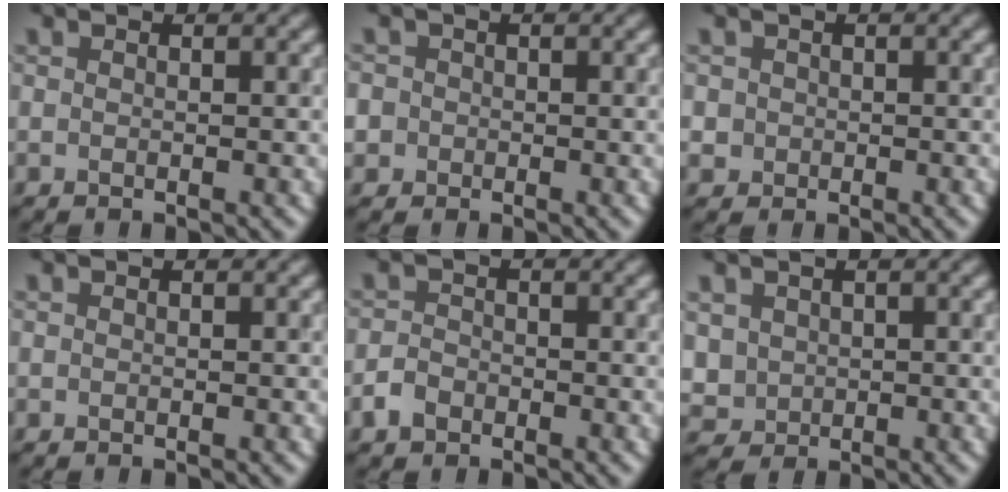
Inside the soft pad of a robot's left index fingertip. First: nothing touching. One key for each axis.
{"total": 2.3, "fx": -0.2, "fy": 2.3, "fz": 0.4, "tx": 0.013, "ty": 0.012, "tz": -0.028}
{"total": 2.2, "fx": -0.2, "fy": 2.1, "fz": 0.3, "tx": 0.006, "ty": 0.009, "tz": -0.017}
{"total": 0.0}
{"total": 1.7, "fx": -1.1, "fy": 1.2, "fz": 0.6, "tx": -0.005, "ty": 0.005, "tz": -0.027}
{"total": 1.8, "fx": 0.5, "fy": 1.7, "fz": 0.0, "tx": 0.010, "ty": -0.002, "tz": 0.015}